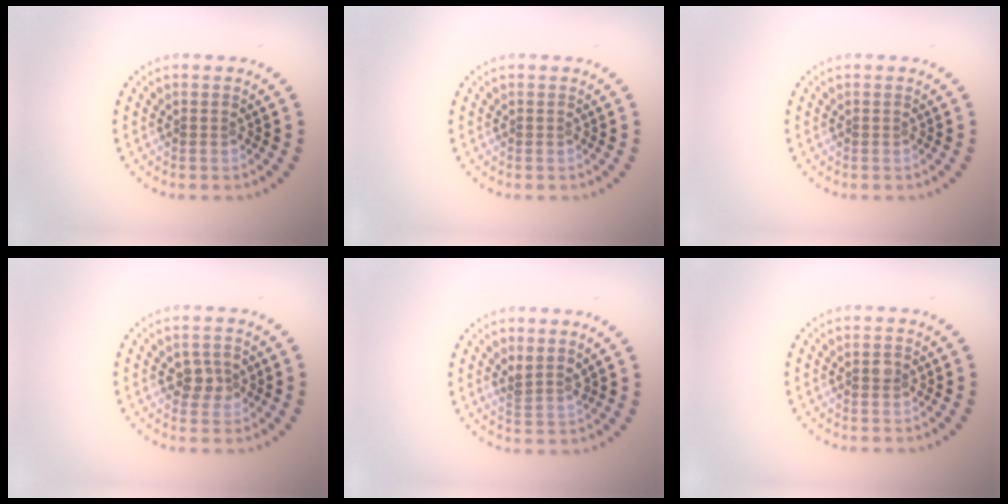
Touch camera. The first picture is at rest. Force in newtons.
{"total": 0.0}
{"total": 0.0}
{"total": 2.1, "press": 2.1, "slide": 0.3}
{"total": 1.9, "press": 1.5, "slide": 1.2}
{"total": 0.9, "press": 0.9, "slide": 0.0}